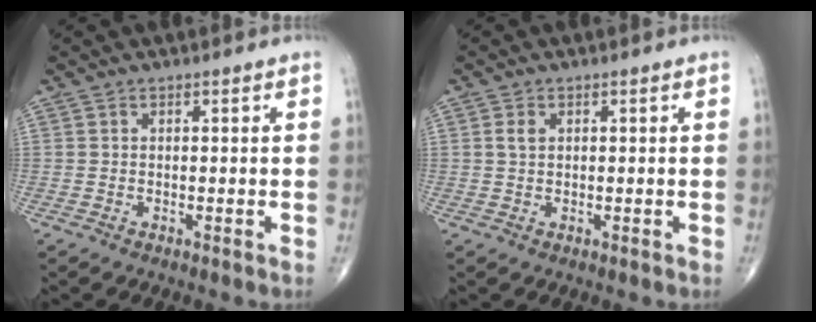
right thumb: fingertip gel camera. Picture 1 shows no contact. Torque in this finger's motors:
{"motor_torque": [-0.14, 0.01, 0.24, 0.07, 0.03]}